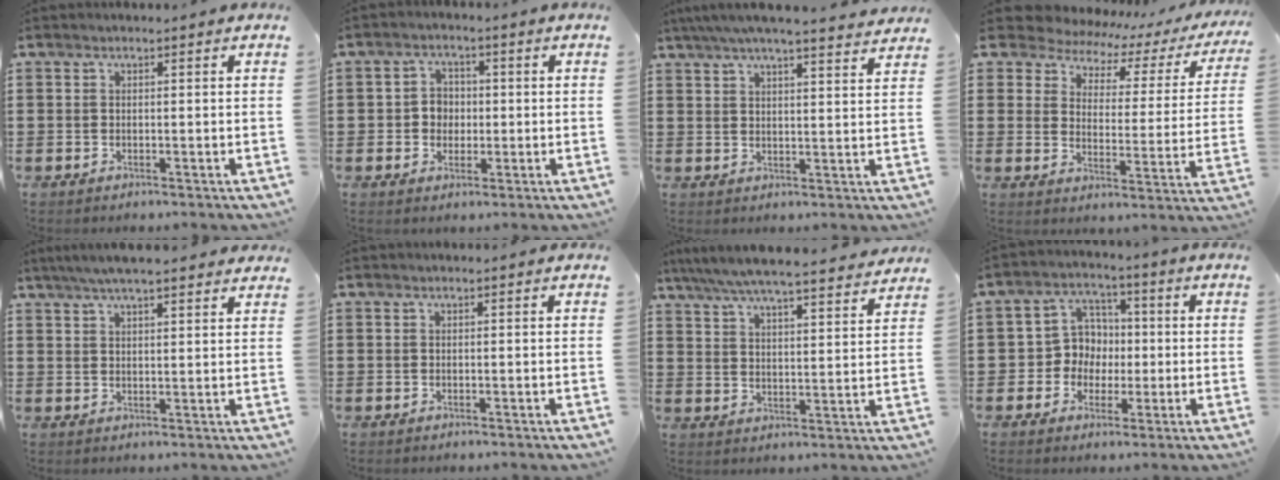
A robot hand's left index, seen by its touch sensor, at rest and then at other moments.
{"total": 3.5, "force": [-0.3, 3.1, 1.4], "torque": [-0.040, 0.009, -0.011]}
{"total": 5.2, "force": [4.7, 0.0, 2.3], "torque": [-0.059, -0.017, 0.083]}
{"total": 5.0, "force": [4.4, 2.0, 1.3], "torque": [-0.053, -0.027, 0.072]}
{"total": 4.9, "force": [4.3, 0.4, 2.4], "torque": [-0.058, -0.003, 0.077]}
{"total": 0.0}
{"total": 6.2, "force": [5.7, -0.1, 2.4], "torque": [-0.070, -0.037, 0.097]}
{"total": 6.5, "force": [-0.4, 6.2, 1.6], "torque": [-0.056, 0.016, -0.008]}